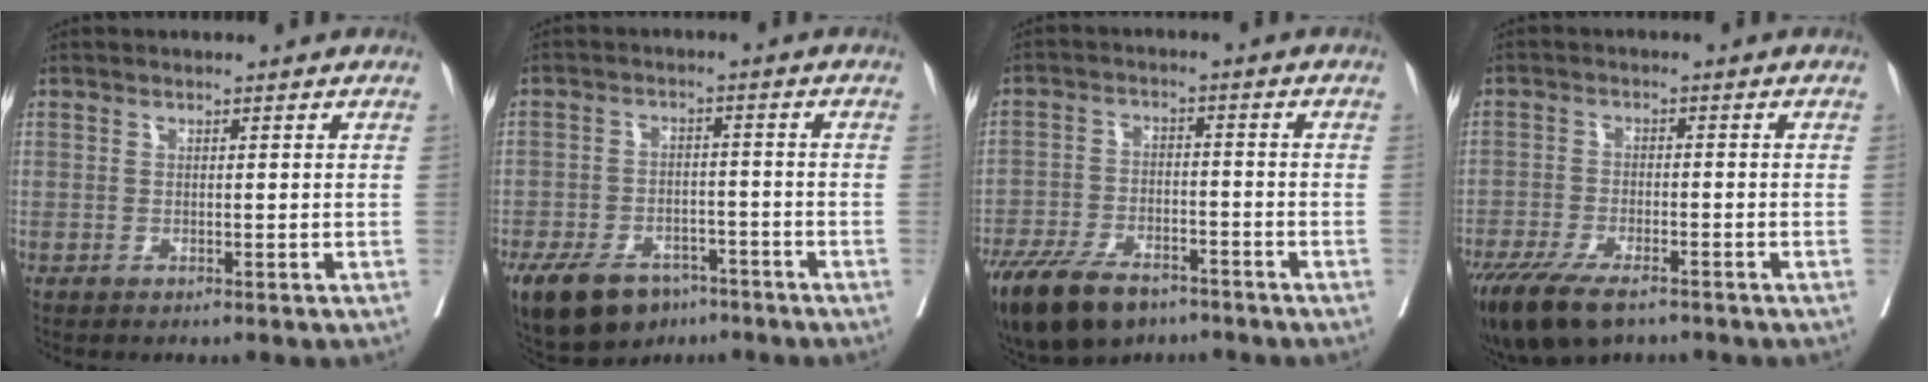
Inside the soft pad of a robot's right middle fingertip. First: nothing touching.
{"total": 12.4, "force": [-8.3, 6.9, 6.1], "torque": [-0.120, 0.001, -0.131]}
{"total": 12.4, "force": [-9.1, 5.1, 6.7], "torque": [-0.124, -0.017, -0.154]}
{"total": 10.7, "force": [-7.7, 3.7, 6.4], "torque": [-0.110, -0.018, -0.126]}